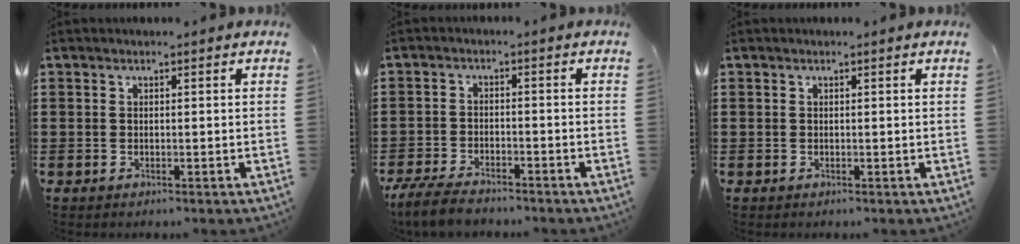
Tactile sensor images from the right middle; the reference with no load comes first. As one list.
[{"total": 4.6, "force": [-4.1, 0.9, 1.7], "torque": [-0.050, -0.003, -0.088]}, {"total": 0.0}]